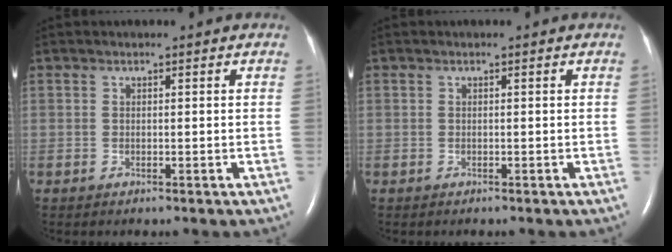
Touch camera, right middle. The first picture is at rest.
{"total": 0.0}